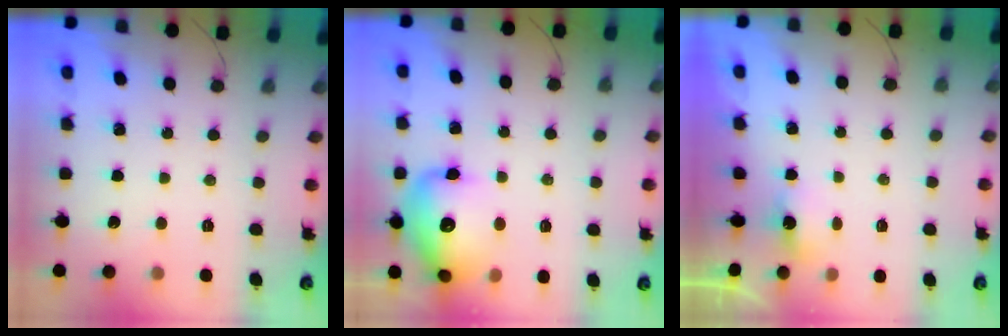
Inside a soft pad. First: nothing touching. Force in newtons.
{"total": 15.6, "press": 15.4, "slide": 2.5}
{"total": 2.7, "press": 2.7, "slide": 0.7}